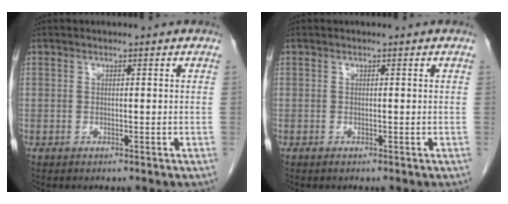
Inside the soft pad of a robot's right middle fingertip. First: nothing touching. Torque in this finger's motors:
{"motor_torque": [-0.14, 0.13, 0.00, 0.01]}